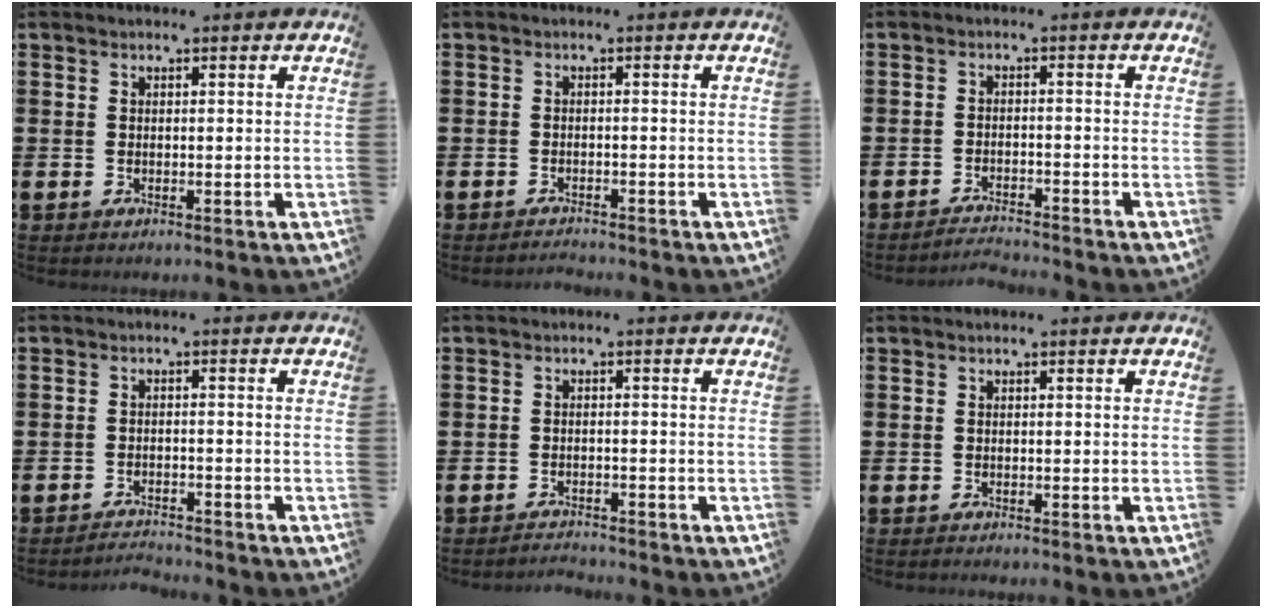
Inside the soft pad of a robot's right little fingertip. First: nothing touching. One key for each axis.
{"total": 1.1, "fx": -1.1, "fy": -0.1, "fz": -0.1, "tx": -0.002, "ty": 0.002, "tz": -0.023}
{"total": 2.1, "fx": -2.1, "fy": -0.2, "fz": 0.0, "tx": -0.004, "ty": 0.005, "tz": -0.044}
{"total": 2.0, "fx": -2.0, "fy": -0.1, "fz": -0.1, "tx": -0.003, "ty": 0.005, "tz": -0.042}
{"total": 1.6, "fx": -1.5, "fy": -0.1, "fz": -0.2, "tx": -0.001, "ty": 0.006, "tz": -0.033}
{"total": 0.0}